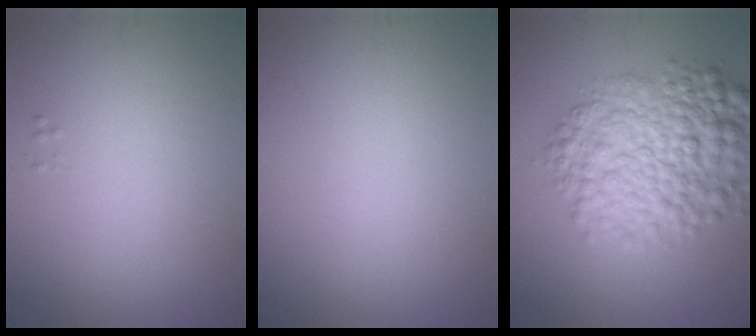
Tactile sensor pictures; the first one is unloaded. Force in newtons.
{"total": 0.0}
{"total": 8.1, "press": 8.1, "slide": 0.2}